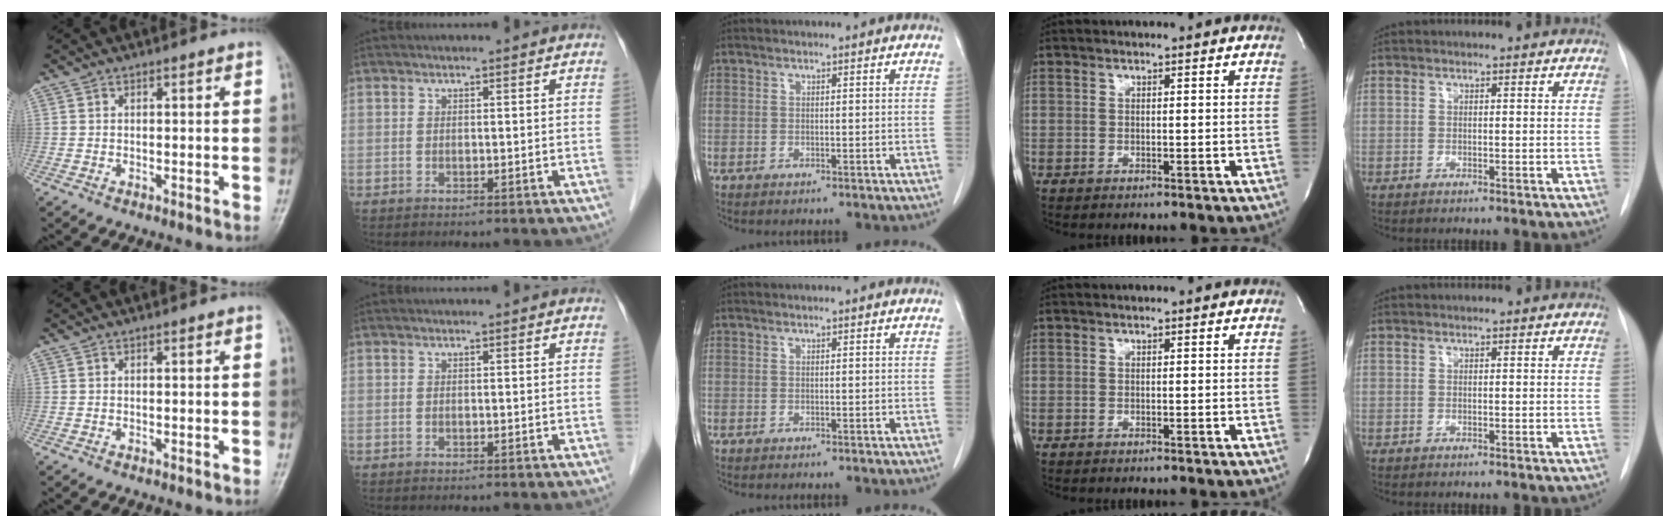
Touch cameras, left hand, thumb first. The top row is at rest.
{}